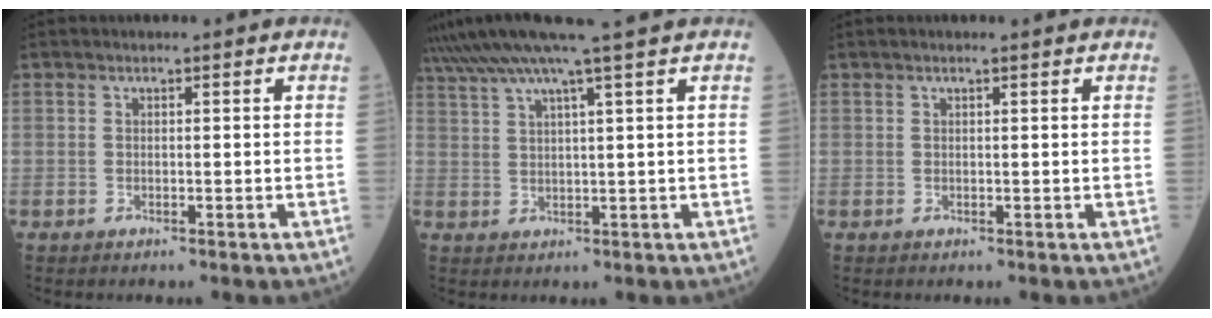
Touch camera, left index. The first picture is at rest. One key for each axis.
{"total": 9.5, "fx": 7.5, "fy": -2.6, "fz": 5.2, "tx": -0.090, "ty": 0.014, "tz": 0.120}
{"total": 1.0, "fx": 0.8, "fy": -0.1, "fz": 0.7, "tx": -0.013, "ty": 0.005, "tz": 0.014}